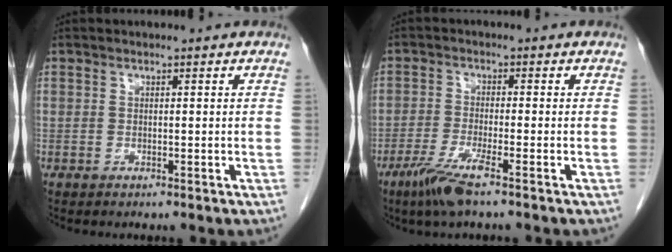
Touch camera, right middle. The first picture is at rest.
{"total": 5.4, "force": [-3.5, -0.1, 4.1], "torque": [-0.086, -0.014, -0.072]}